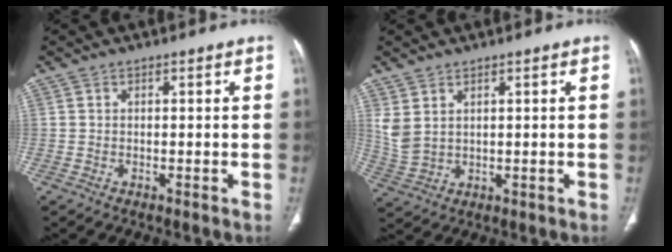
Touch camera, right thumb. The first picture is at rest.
{"total": 4.7, "force": [2.3, 2.6, 3.2], "torque": [-0.069, -0.008, 0.060]}